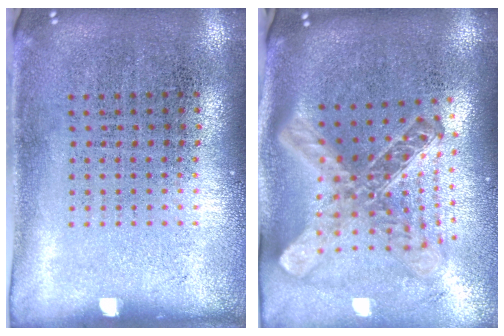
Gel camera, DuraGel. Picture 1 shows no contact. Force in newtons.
{"total": 2.7, "press": 2.0, "slide": 1.9}